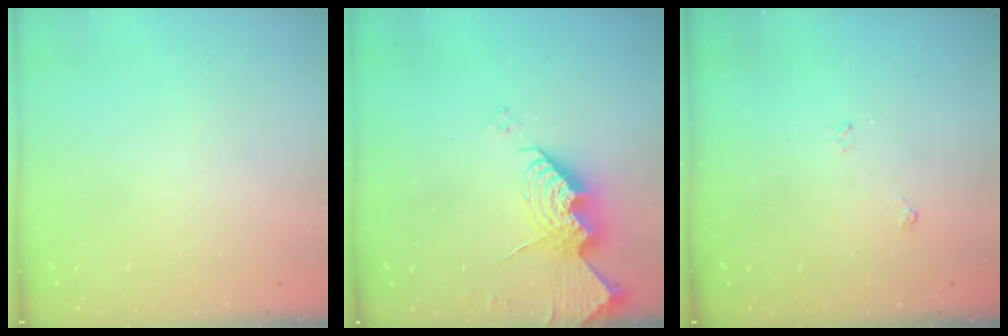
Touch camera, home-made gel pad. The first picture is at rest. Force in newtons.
{"total": 16.3, "press": 16.3, "slide": 1.6}
{"total": 4.4, "press": 4.3, "slide": 0.6}